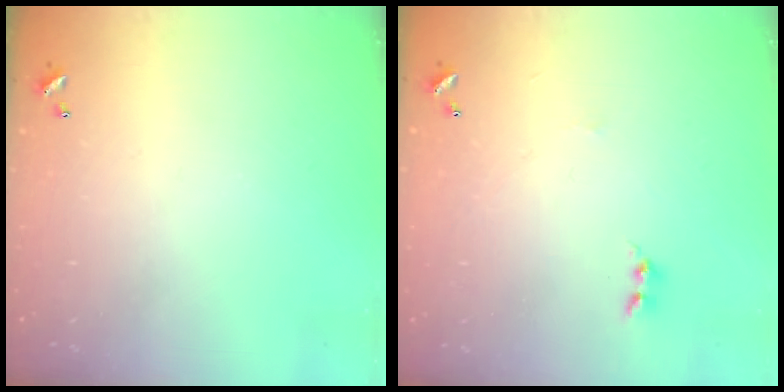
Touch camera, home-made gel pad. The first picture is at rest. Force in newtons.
{"total": 1.2, "press": 1.1, "slide": 0.5}